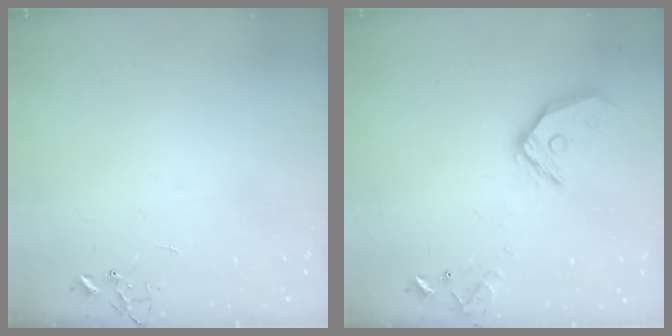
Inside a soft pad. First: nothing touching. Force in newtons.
{"total": 14.6, "press": 14.4, "slide": 1.8}